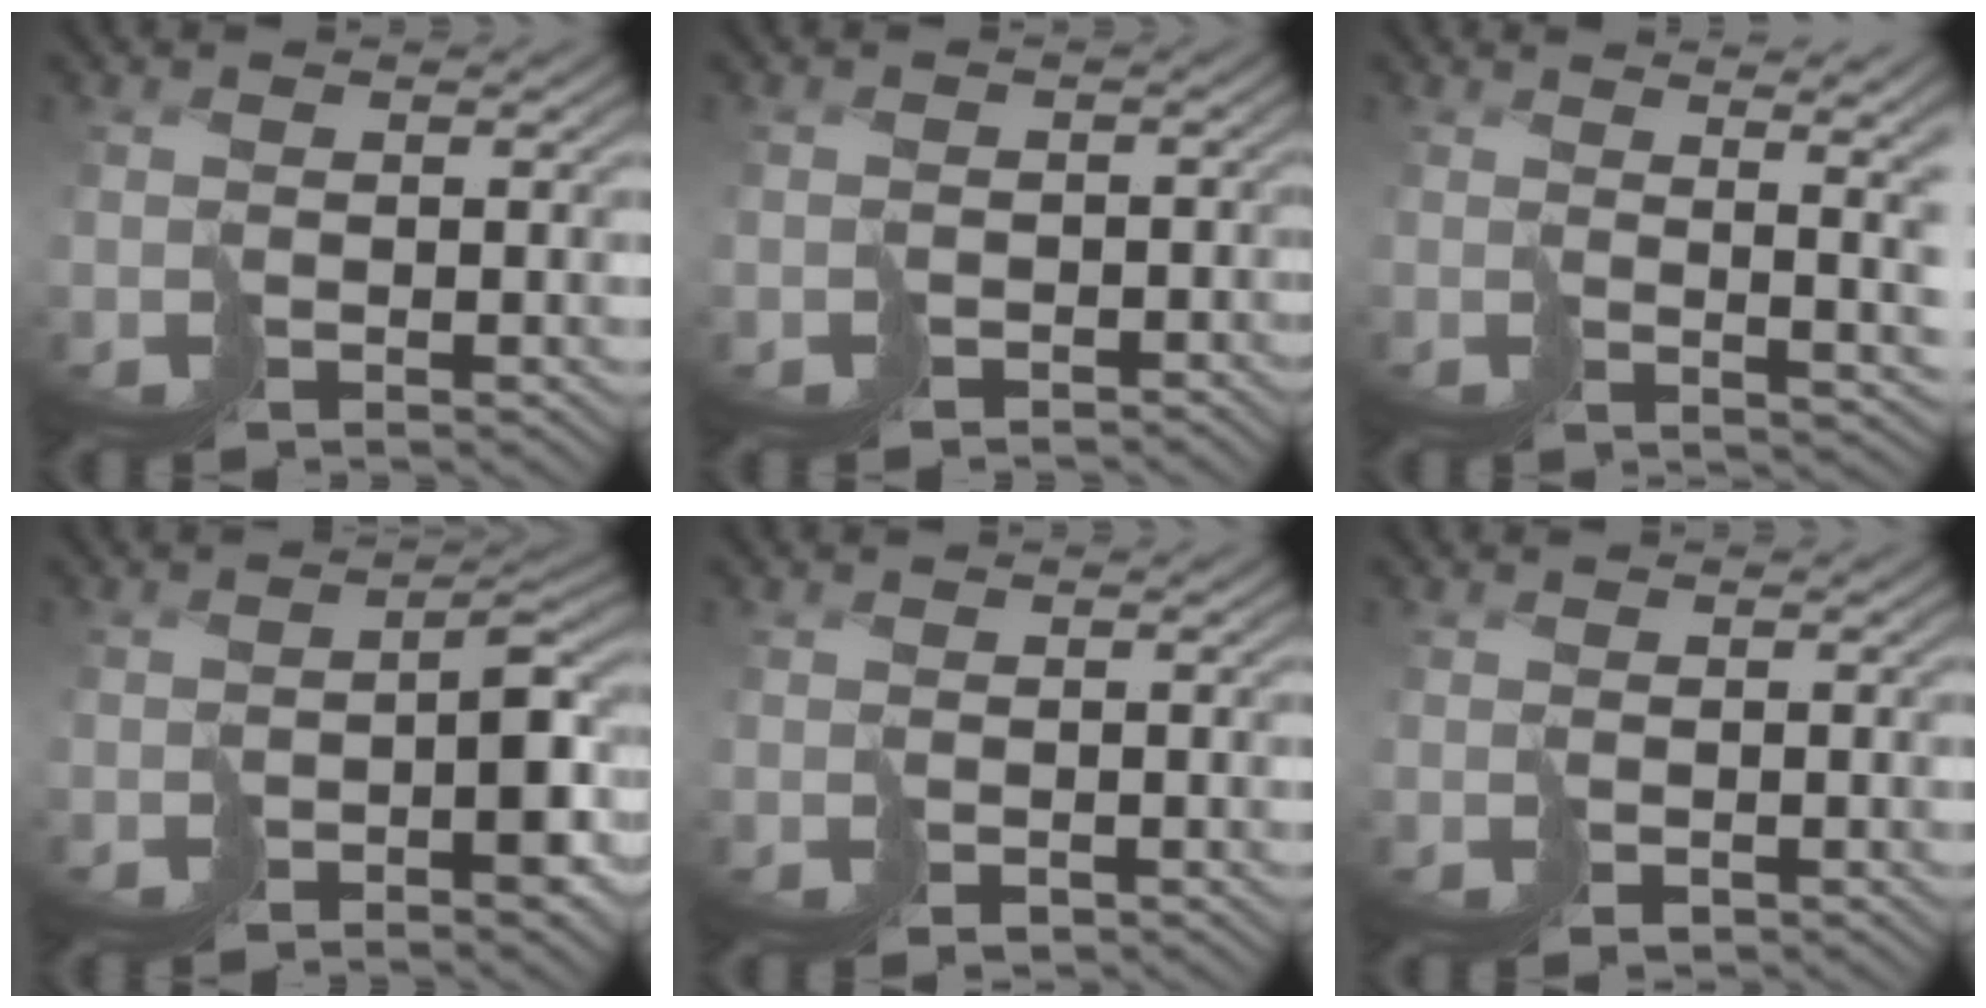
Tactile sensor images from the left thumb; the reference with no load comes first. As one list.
[{"total": 2.6, "force": [-1.7, 1.9, 0.4], "torque": [0.006, -0.008, -0.030]}, {"total": 9.0, "force": [2.8, 2.7, 8.1], "torque": [-0.096, 0.021, 0.046]}, {"total": 5.8, "force": [-3.2, 2.1, 4.5], "torque": [-0.049, -0.002, -0.051]}, {"total": 0.8, "force": [-0.3, 0.7, 0.2], "torque": [0.001, -0.002, -0.005]}, {"total": 0.6, "force": [-0.2, 0.6, 0.2], "torque": [0.000, -0.001, -0.002]}]